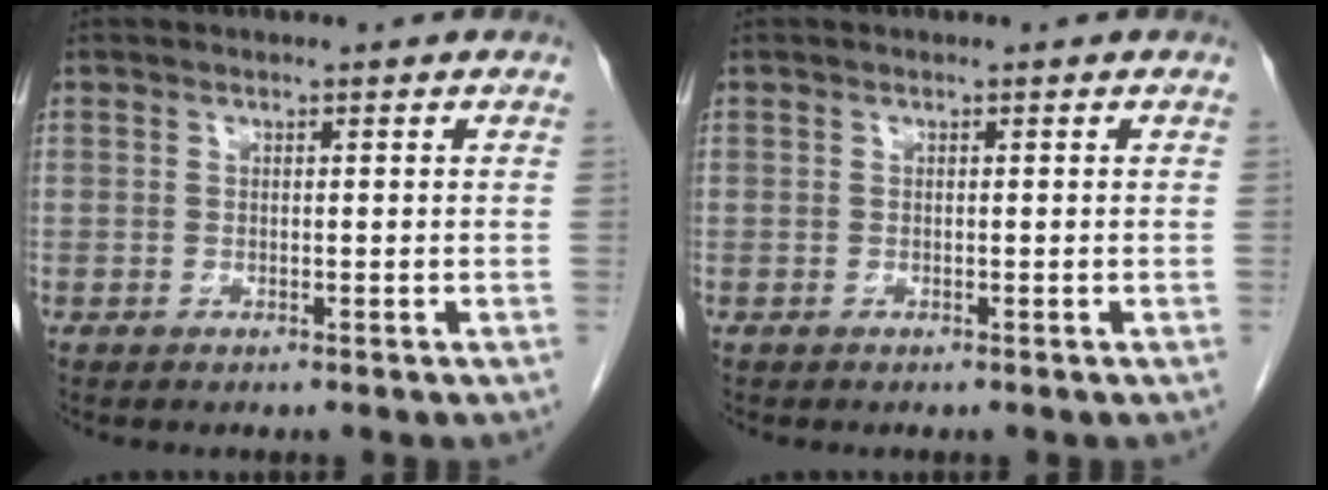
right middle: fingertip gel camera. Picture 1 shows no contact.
{"total": 0.0}